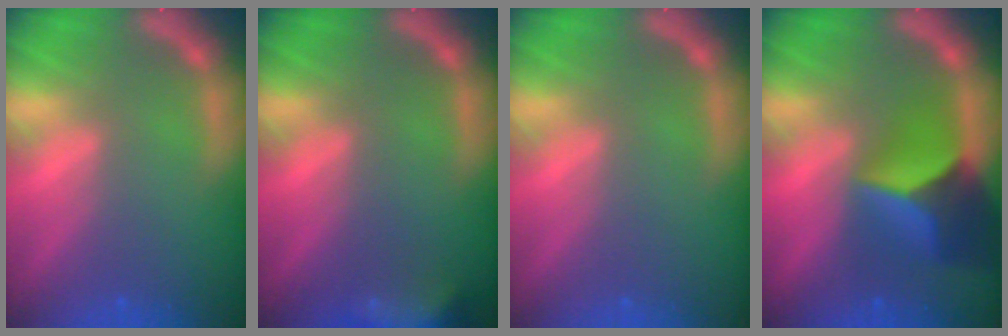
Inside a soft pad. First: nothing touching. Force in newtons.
{"total": 6.9}
{"total": 0.0}
{"total": 7.9}